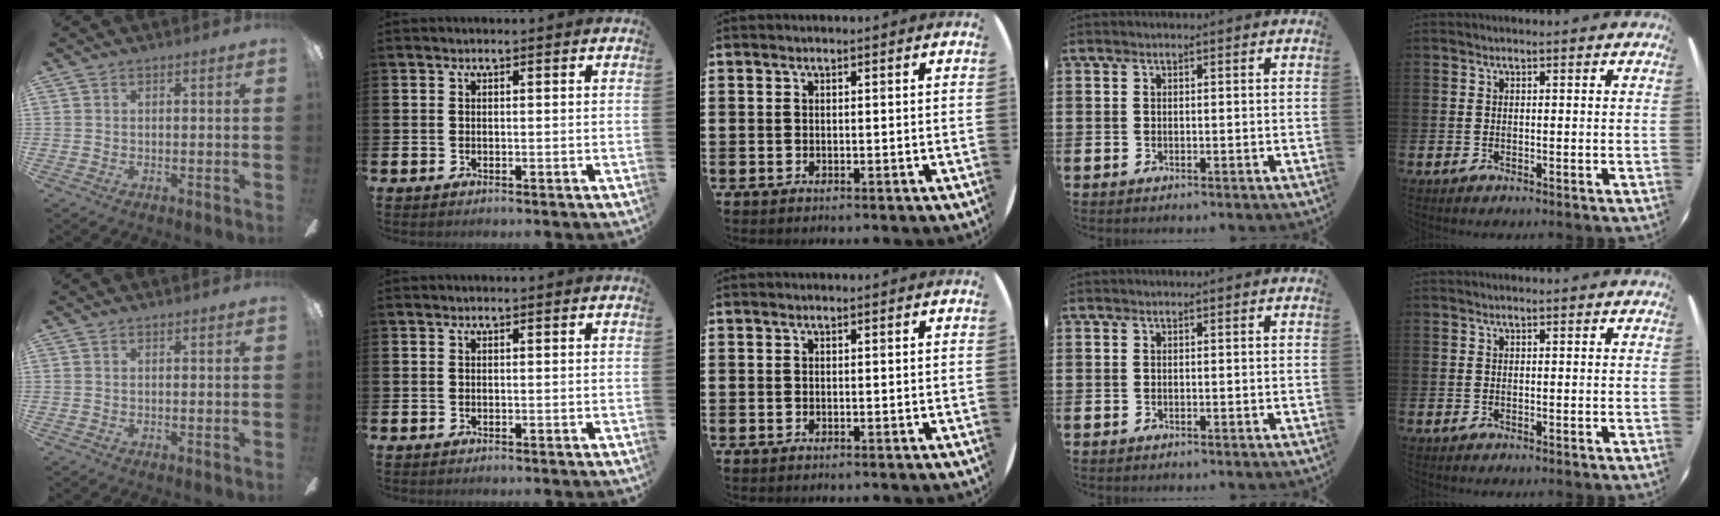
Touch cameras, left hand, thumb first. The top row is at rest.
{}